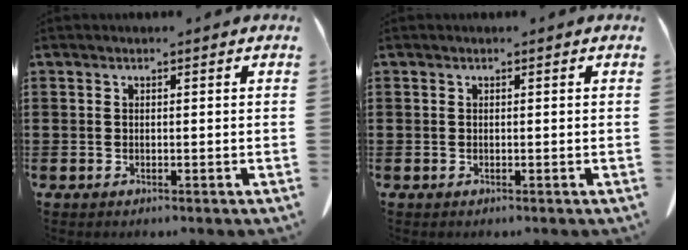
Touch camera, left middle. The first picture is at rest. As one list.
[{"total": 0.0}]